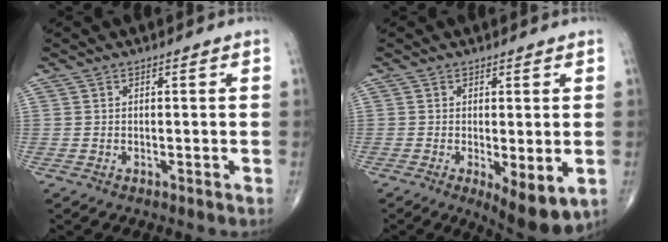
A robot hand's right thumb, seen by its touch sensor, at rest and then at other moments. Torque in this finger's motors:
{"motor_torque": [-0.19, 0.35, 0.04, -0.17, 0.05]}